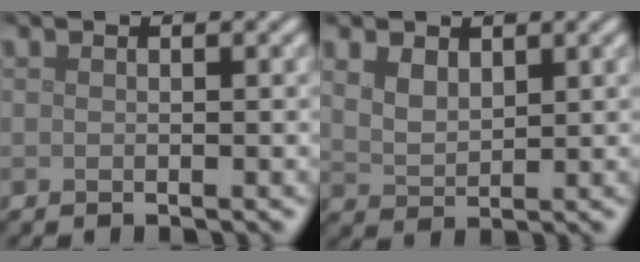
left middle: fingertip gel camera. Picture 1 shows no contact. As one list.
[{"total": 2.4, "force": [1.4, 1.4, 1.4], "torque": [-0.033, -0.004, 0.033]}]